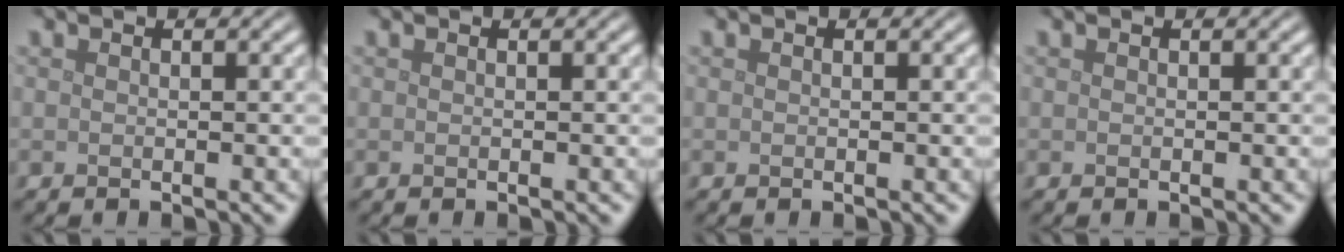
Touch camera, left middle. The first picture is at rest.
{"total": 0.0}
{"total": 0.0}
{"total": 0.0}